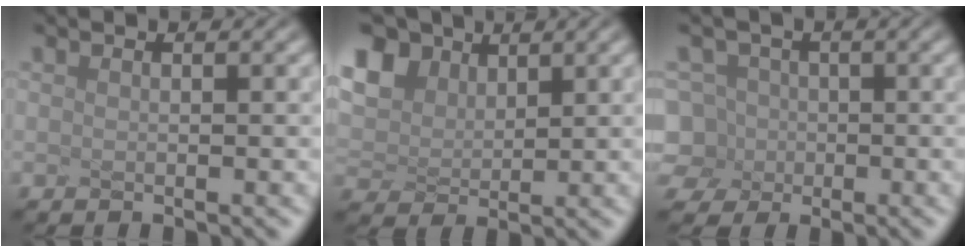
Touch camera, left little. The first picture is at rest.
{"total": 3.6, "force": [2.3, 2.4, 1.5], "torque": [-0.091, 0.010, 0.075]}
{"total": 3.5, "force": [-2.2, 2.7, -0.3], "torque": [-0.020, 0.007, -0.009]}